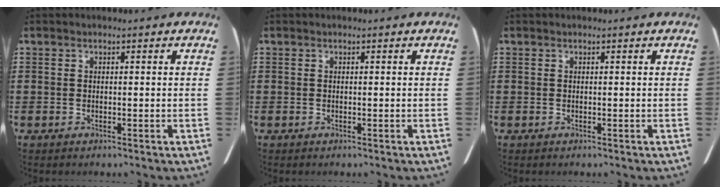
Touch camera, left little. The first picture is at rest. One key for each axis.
{"total": 0.0}
{"total": 0.0}